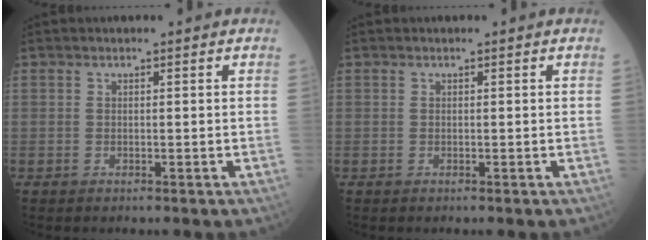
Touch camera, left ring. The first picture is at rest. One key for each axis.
{"total": 0.0}